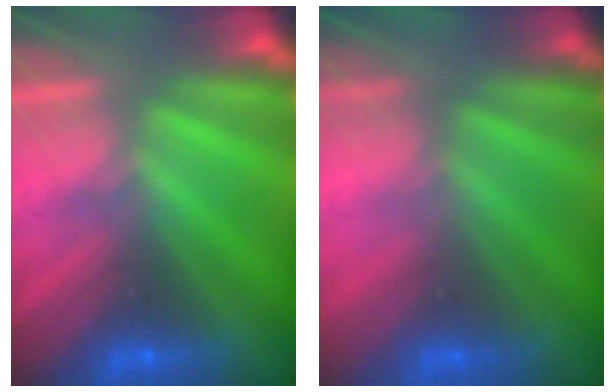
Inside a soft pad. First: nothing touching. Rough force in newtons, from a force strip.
{"total": 2.6}